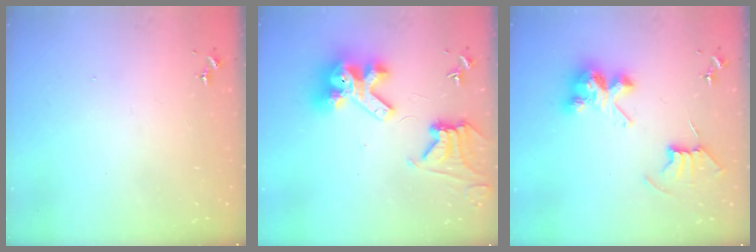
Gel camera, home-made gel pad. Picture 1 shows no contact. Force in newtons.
{"total": 16.9, "press": 16.7, "slide": 2.0}
{"total": 10.5, "press": 10.5, "slide": 0.5}